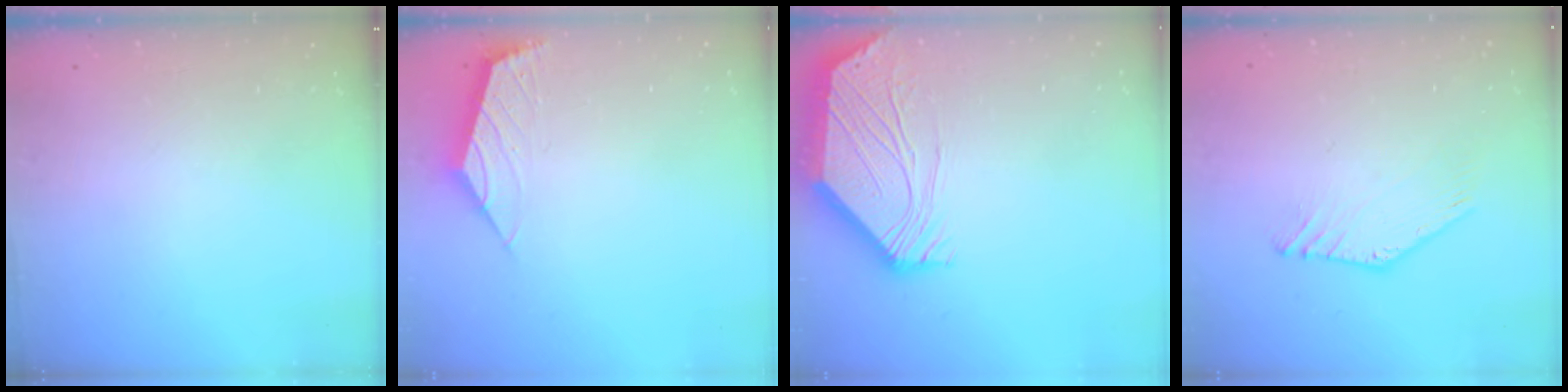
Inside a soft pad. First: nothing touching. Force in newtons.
{"total": 2.3, "press": 2.2, "slide": 0.6}
{"total": 4.7, "press": 4.7, "slide": 0.5}
{"total": 2.4, "press": 2.4, "slide": 0.1}